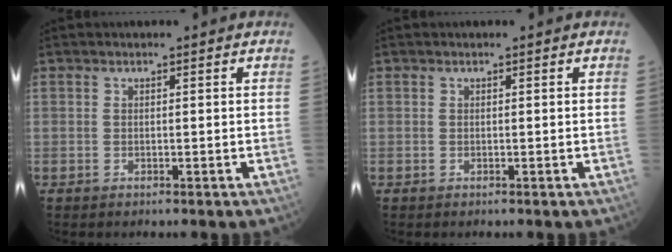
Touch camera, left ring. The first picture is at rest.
{"total": 0.0}